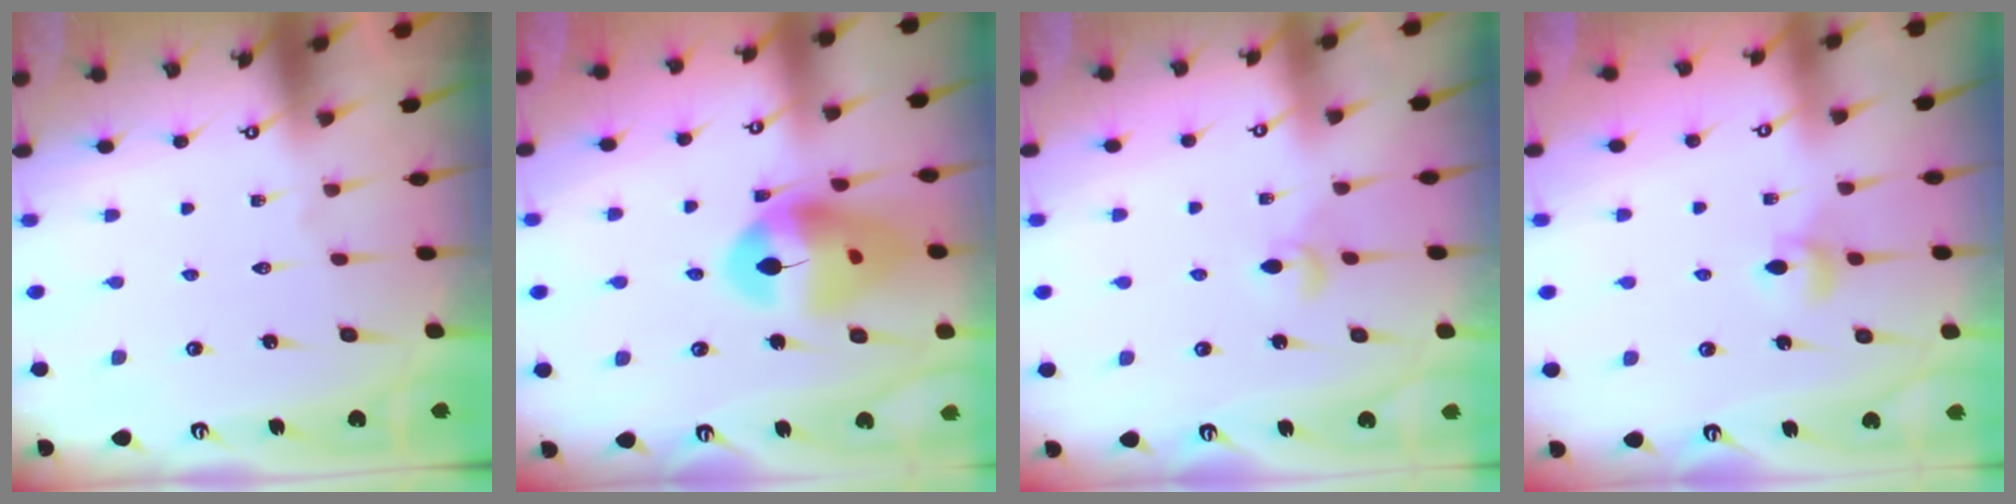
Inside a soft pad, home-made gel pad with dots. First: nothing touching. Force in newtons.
{"total": 16.2, "press": 16.1, "slide": 1.8}
{"total": 3.7, "press": 3.6, "slide": 0.7}
{"total": 4.8, "press": 4.7, "slide": 0.9}